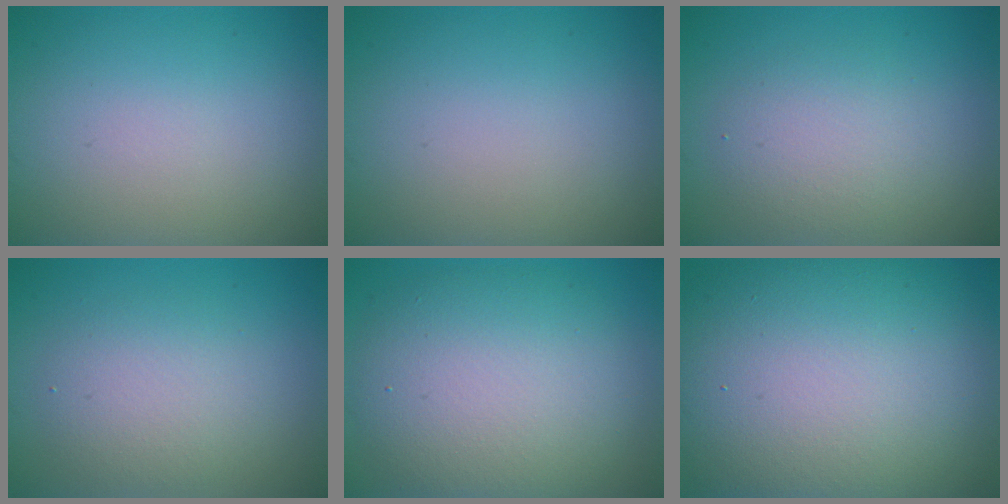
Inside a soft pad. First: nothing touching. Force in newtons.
{"total": 0.0}
{"total": 3.1, "press": 3.1, "slide": 0.1}
{"total": 3.4, "press": 3.4, "slide": 0.1}
{"total": 9.0, "press": 9.0, "slide": 0.2}
{"total": 16.4, "press": 16.4, "slide": 0.9}